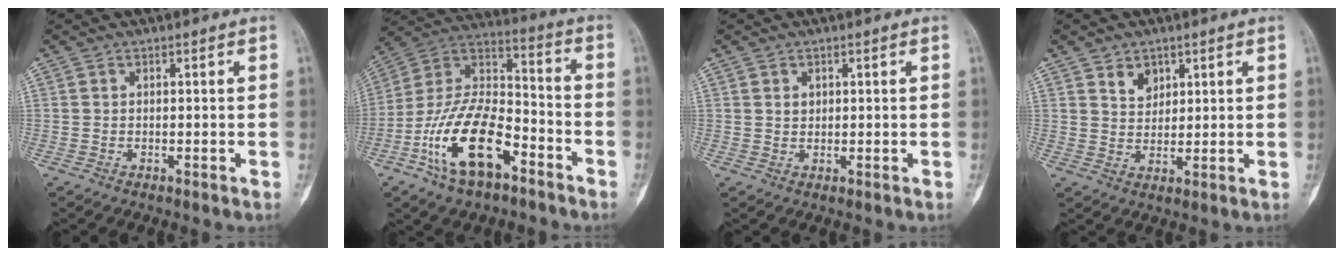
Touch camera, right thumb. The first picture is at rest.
{"total": 19.5, "force": [-9.4, 9.4, 14.3], "torque": [-0.255, 0.070, -0.175]}
{"total": 1.4, "force": [0.5, 1.1, 0.7], "torque": [-0.003, -0.003, 0.009]}
{"total": 4.0, "force": [2.3, 2.8, 1.6], "torque": [-0.008, -0.019, 0.046]}